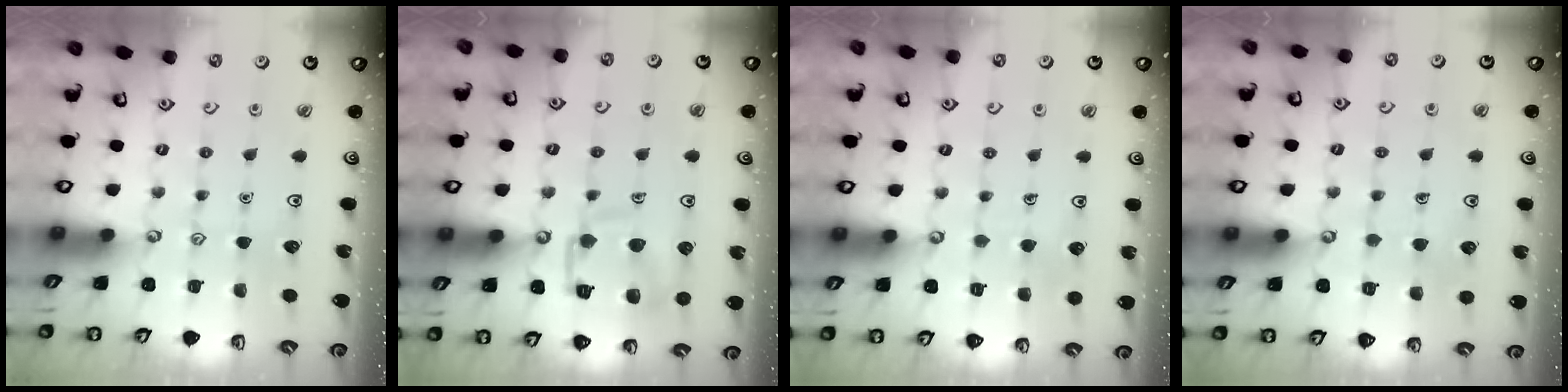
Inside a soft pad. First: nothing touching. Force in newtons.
{"total": 13.1, "press": 13.0, "slide": 1.5}
{"total": 4.1, "press": 4.1, "slide": 0.2}
{"total": 4.5, "press": 4.5, "slide": 0.4}